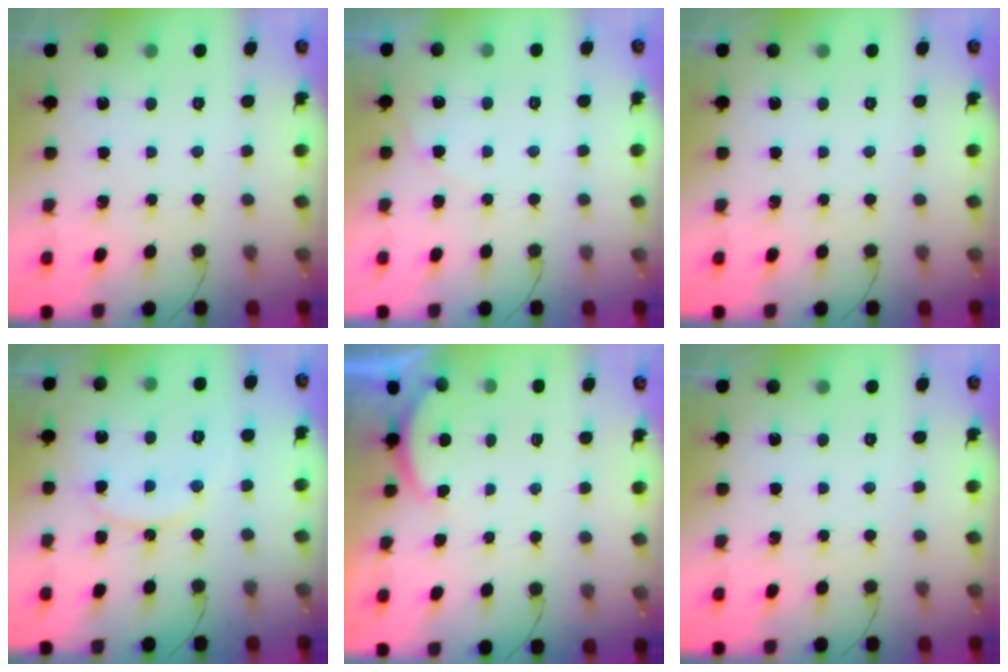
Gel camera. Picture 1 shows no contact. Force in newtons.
{"total": 3.5, "press": 3.5, "slide": 0.2}
{"total": 0.0}
{"total": 12.5, "press": 12.4, "slide": 0.9}
{"total": 1.7, "press": 1.6, "slide": 0.6}
{"total": 0.0}